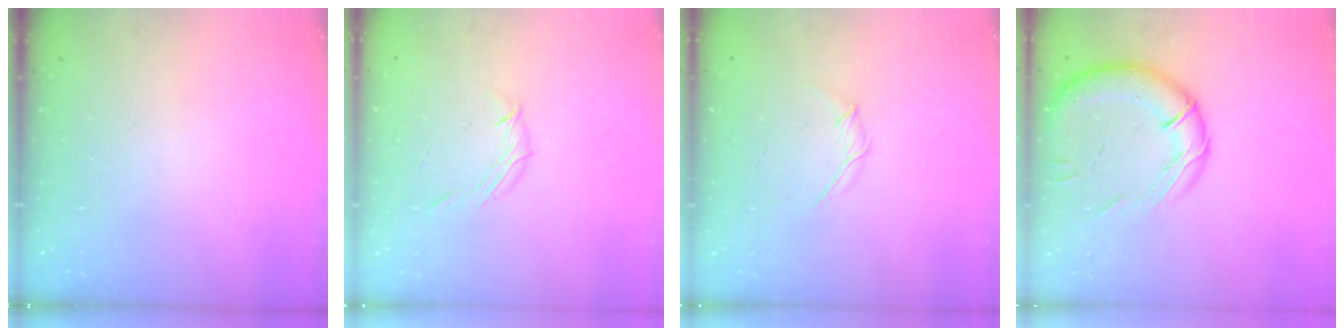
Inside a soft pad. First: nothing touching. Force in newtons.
{"total": 6.9, "press": 6.7, "slide": 1.7}
{"total": 3.8, "press": 3.7, "slide": 1.0}
{"total": 18.2, "press": 17.9, "slide": 3.6}